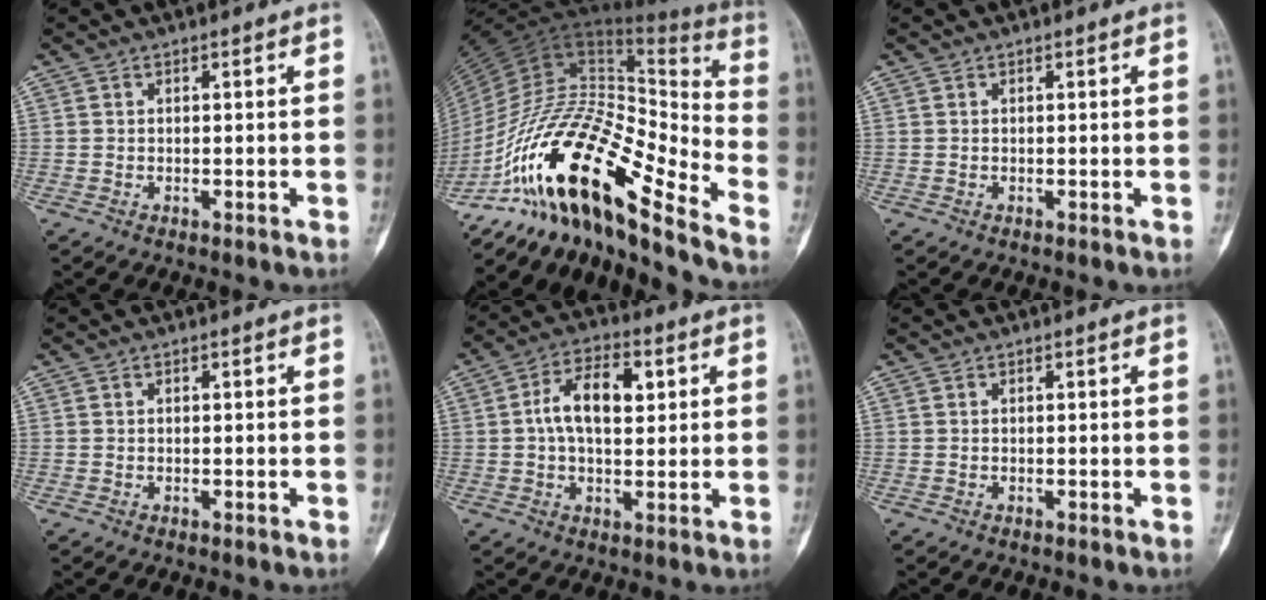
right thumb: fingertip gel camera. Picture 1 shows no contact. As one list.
[{"total": 27.4, "force": [-17.9, 7.8, 19.2], "torque": [-0.363, 0.079, -0.318]}, {"total": 0.0}, {"total": 0.0}, {"total": 10.0, "force": [2.0, 5.5, 8.2], "torque": [-0.128, 0.013, 0.028]}, {"total": 0.0}]